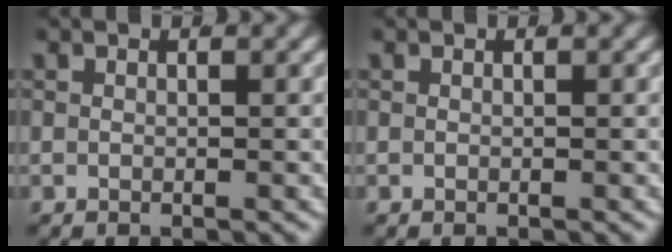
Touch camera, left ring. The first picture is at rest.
{"total": 0.0}